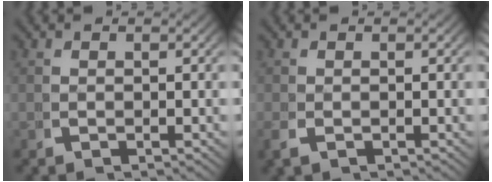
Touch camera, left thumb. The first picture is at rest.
{"total": 0.8, "force": [-0.4, 0.5, 0.5], "torque": [-0.015, -0.003, -0.004]}